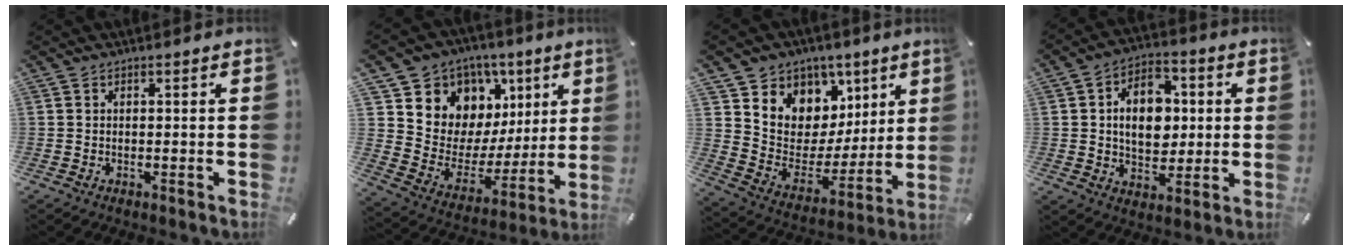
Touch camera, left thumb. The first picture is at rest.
{"total": 10.2, "force": [4.6, 9.1, 1.3], "torque": [-0.019, -0.070, 0.093]}
{"total": 8.7, "force": [4.5, 7.5, -0.3], "torque": [-0.002, -0.068, 0.087]}
{"total": 12.3, "force": [1.0, 9.2, 8.1], "torque": [-0.134, 0.011, 0.018]}